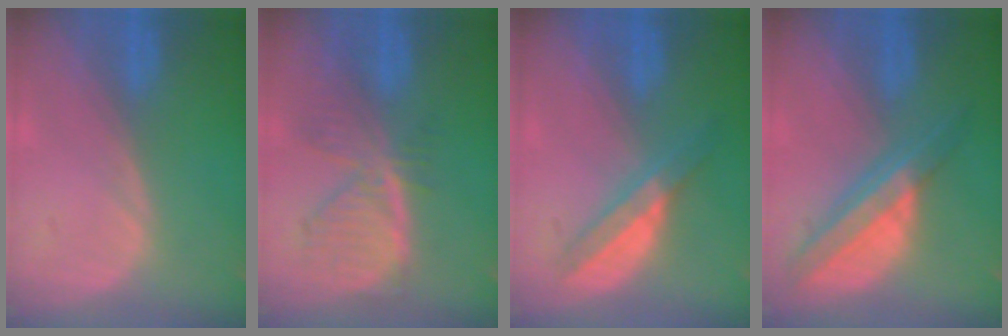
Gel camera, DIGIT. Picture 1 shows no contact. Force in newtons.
{"total": 7.9, "press": 6.9, "slide": 3.9}
{"total": 5.8, "press": 5.2, "slide": 2.6}
{"total": 8.0, "press": 6.8, "slide": 4.3}